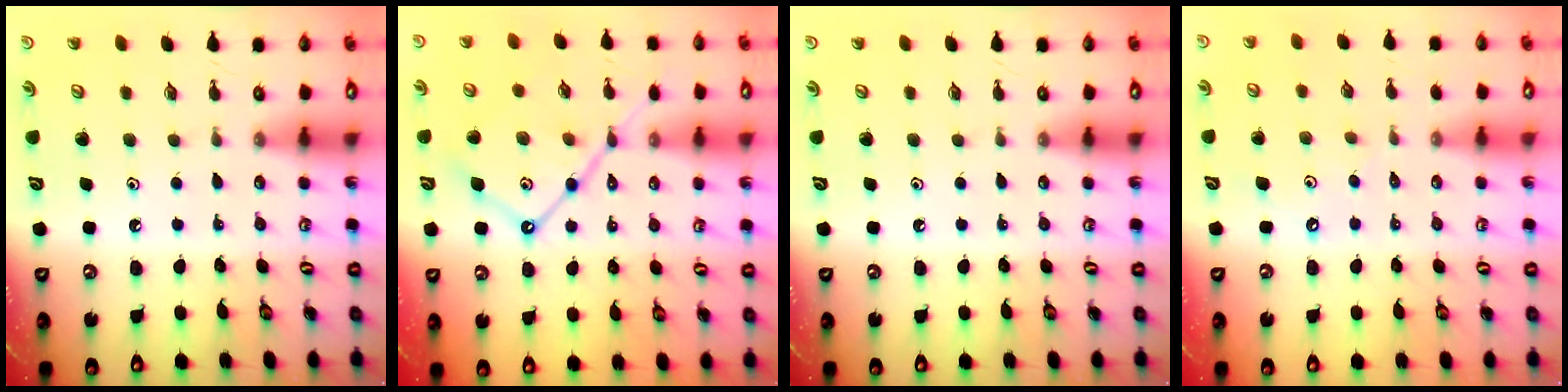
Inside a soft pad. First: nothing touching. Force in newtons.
{"total": 13.7, "press": 13.6, "slide": 1.2}
{"total": 0.0}
{"total": 3.8, "press": 3.7, "slide": 0.4}